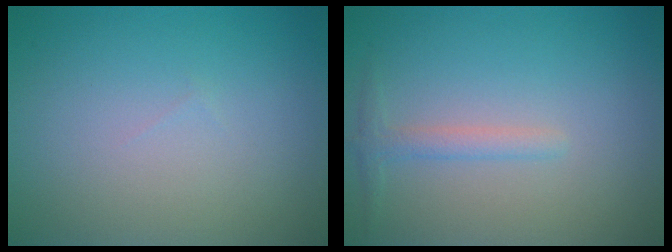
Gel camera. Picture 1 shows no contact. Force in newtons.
{"total": 1.5, "press": 1.5, "slide": 0.0}